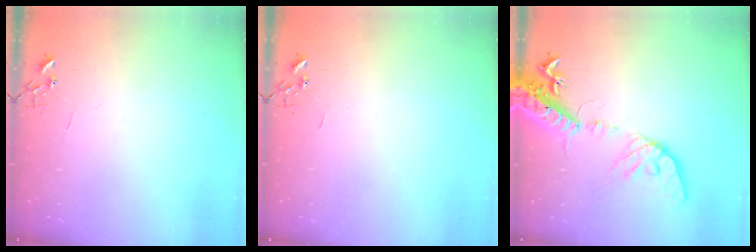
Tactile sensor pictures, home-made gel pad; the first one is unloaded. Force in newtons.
{"total": 0.0}
{"total": 18.0, "press": 17.7, "slide": 3.3}